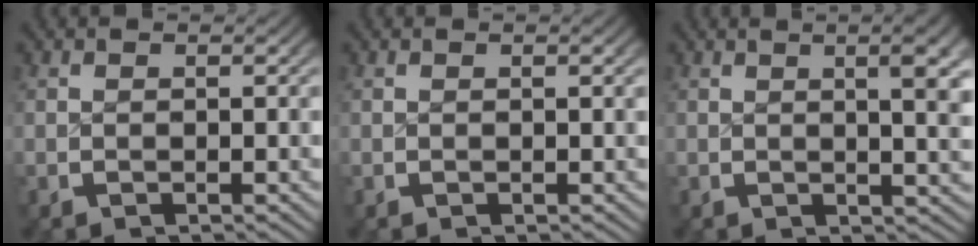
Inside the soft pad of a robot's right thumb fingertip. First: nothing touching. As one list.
[{"total": 0.0}, {"total": 4.9, "force": [1.4, 1.5, 4.4], "torque": [-0.043, 0.002, 0.022]}]